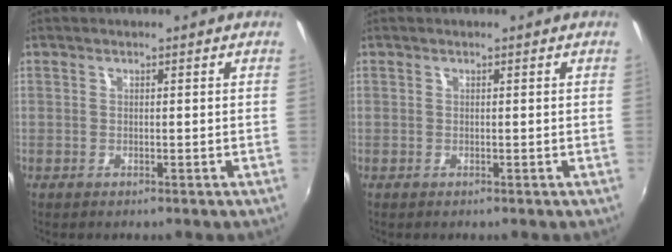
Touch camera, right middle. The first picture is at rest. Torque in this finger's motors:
{"motor_torque": [-0.07, -0.04, -0.01, 0.00]}